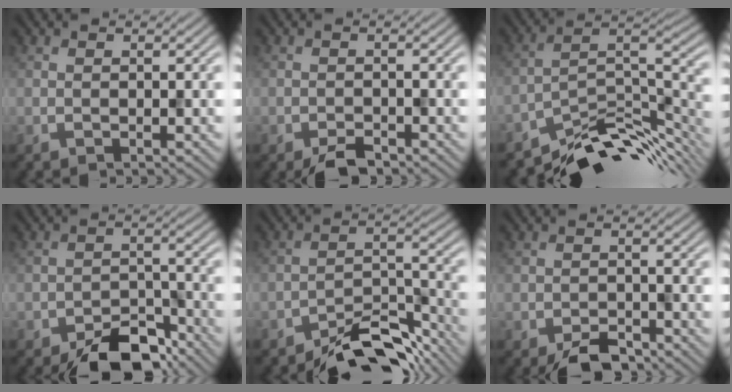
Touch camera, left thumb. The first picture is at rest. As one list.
[{"total": 2.7, "force": [-2.1, 0.9, 1.3], "torque": [-0.023, -0.003, -0.039]}, {"total": 11.2, "force": [-8.4, 4.0, 6.2], "torque": [-0.096, -0.001, -0.146]}, {"total": 7.6, "force": [-5.8, 3.2, 3.6], "torque": [-0.047, -0.006, -0.102]}, {"total": 8.6, "force": [-7.2, 2.6, 3.9], "torque": [-0.053, 0.008, -0.133]}, {"total": 3.8, "force": [-3.0, 1.5, 1.8], "torque": [-0.028, -0.002, -0.055]}]